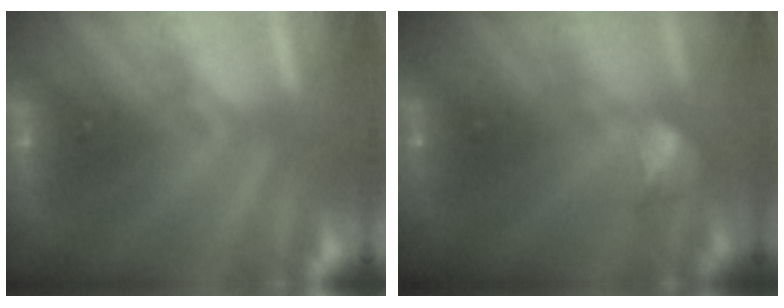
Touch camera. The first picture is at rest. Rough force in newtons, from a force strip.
{"total": 2.3}